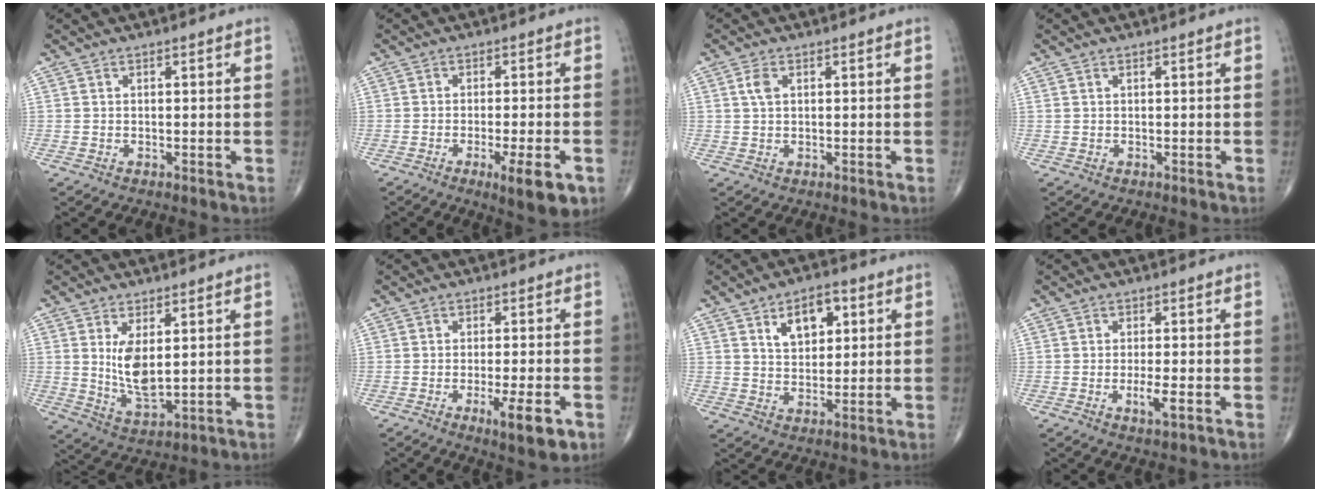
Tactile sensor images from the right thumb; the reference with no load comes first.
{"total": 7.9, "force": [-3.3, 1.7, 6.9], "torque": [-0.100, -0.008, -0.045]}
{"total": 2.3, "force": [0.7, 1.3, 1.8], "torque": [-0.039, 0.006, 0.015]}
{"total": 0.0}
{"total": 8.3, "force": [1.9, 3.5, 7.3], "torque": [-0.130, -0.031, 0.049]}
{"total": 7.4, "force": [-3.0, 1.6, 6.6], "torque": [-0.103, -0.009, -0.043]}
{"total": 8.2, "force": [3.4, 4.8, 5.6], "torque": [-0.061, -0.012, 0.054]}
{"total": 3.4, "force": [-1.1, 0.7, 3.2], "torque": [-0.062, -0.005, -0.021]}